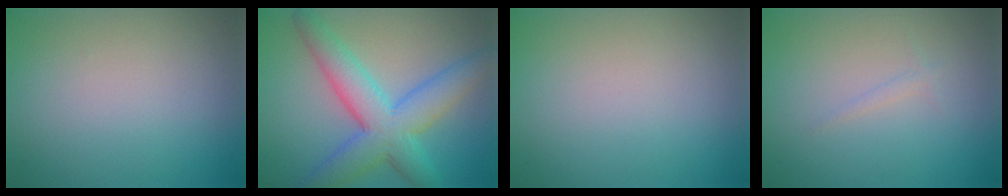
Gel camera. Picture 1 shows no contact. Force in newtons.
{"total": 7.7, "press": 7.7, "slide": 0.2}
{"total": 0.0}
{"total": 0.6, "press": 0.6, "slide": 0.0}